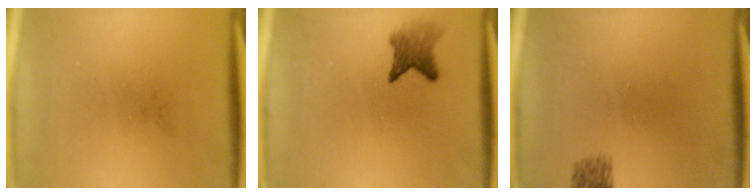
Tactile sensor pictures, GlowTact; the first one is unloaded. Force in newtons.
{"total": 3.1}
{"total": 1.9}